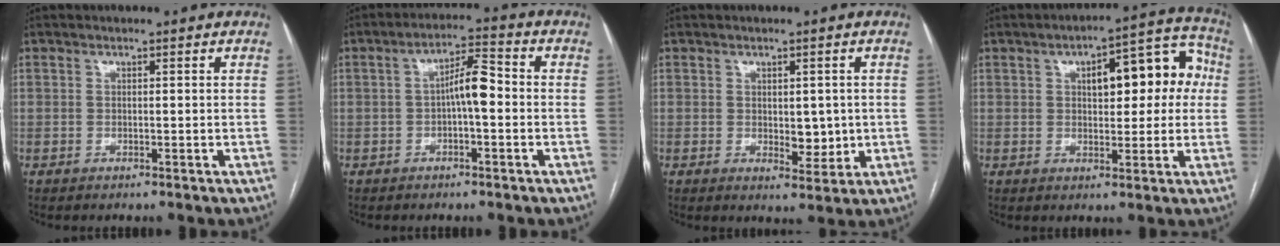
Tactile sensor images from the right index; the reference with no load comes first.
{"total": 5.7, "force": [-0.5, 1.4, 5.5], "torque": [-0.092, 0.022, -0.011]}
{"total": 4.2, "force": [0.0, 2.3, 3.5], "torque": [-0.044, -0.006, 0.010]}
{"total": 12.2, "force": [2.5, 5.0, 10.9], "torque": [-0.130, 0.045, 0.032]}